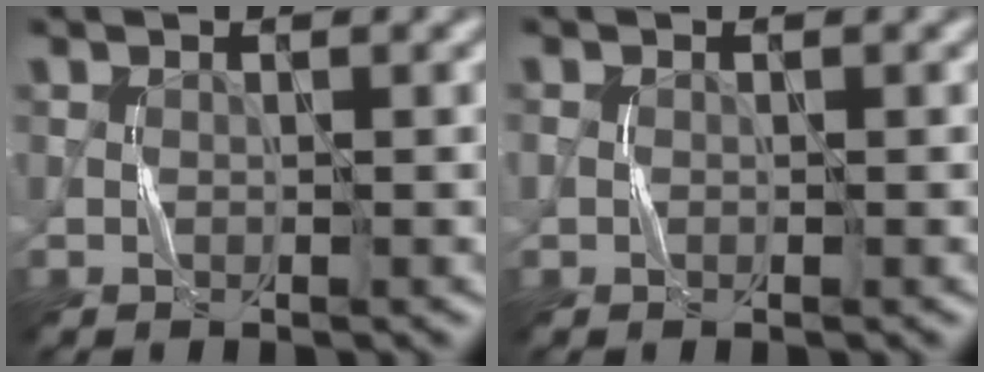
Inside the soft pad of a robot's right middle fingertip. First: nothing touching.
{"total": 0.6, "force": [-0.1, 0.5, 0.2], "torque": [-0.003, -0.002, -0.004]}